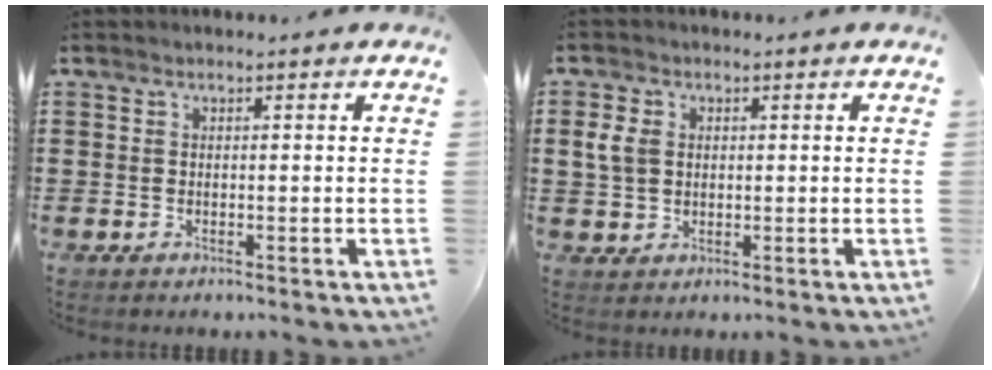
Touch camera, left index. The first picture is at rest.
{"total": 3.3, "force": [0.7, 2.5, 2.0], "torque": [-0.061, 0.005, 0.007]}